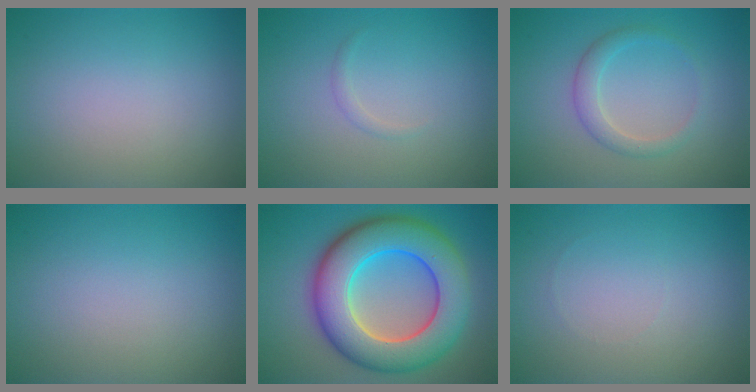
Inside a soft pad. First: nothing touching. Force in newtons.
{"total": 0.6, "press": 0.6, "slide": 0.0}
{"total": 2.1, "press": 2.1, "slide": 0.1}
{"total": 0.0}
{"total": 11.8, "press": 11.8, "slide": 0.5}
{"total": 0.0}